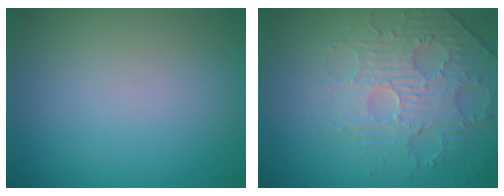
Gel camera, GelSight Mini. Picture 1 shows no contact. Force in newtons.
{"total": 4.7, "press": 4.0, "slide": 2.6}